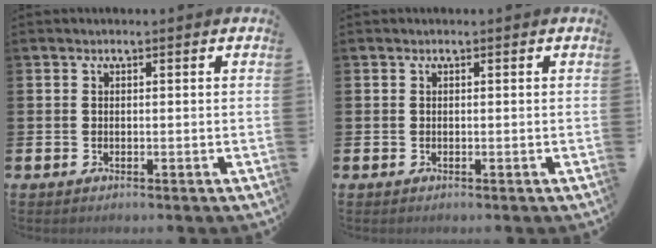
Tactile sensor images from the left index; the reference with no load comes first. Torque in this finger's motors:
{"motor_torque": [0.00, 0.00, 0.00, 0.00]}